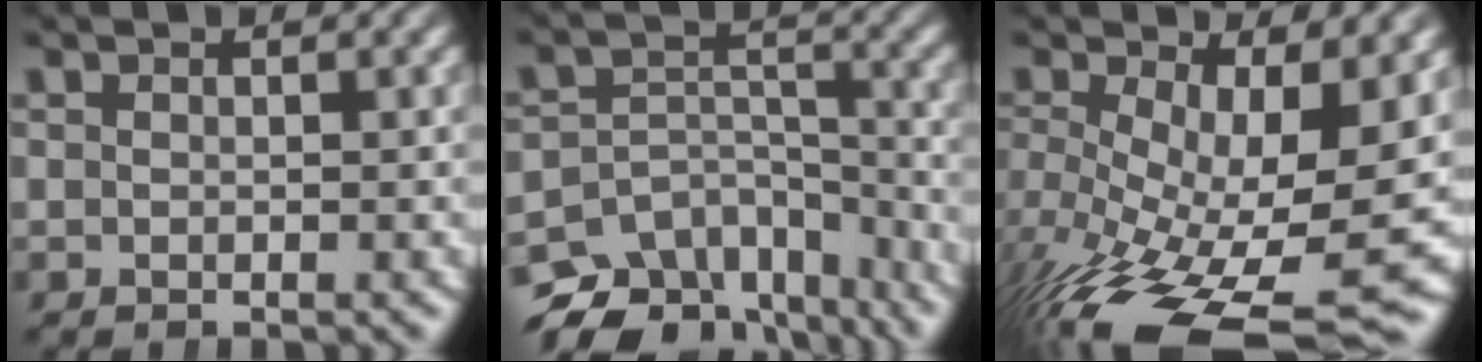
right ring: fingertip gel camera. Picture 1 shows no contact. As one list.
[{"total": 9.9, "force": [-6.9, 5.7, 4.2], "torque": [-0.069, -0.031, -0.107]}, {"total": 12.8, "force": [-4.6, 6.3, 10.1], "torque": [-0.182, -0.068, -0.031]}]